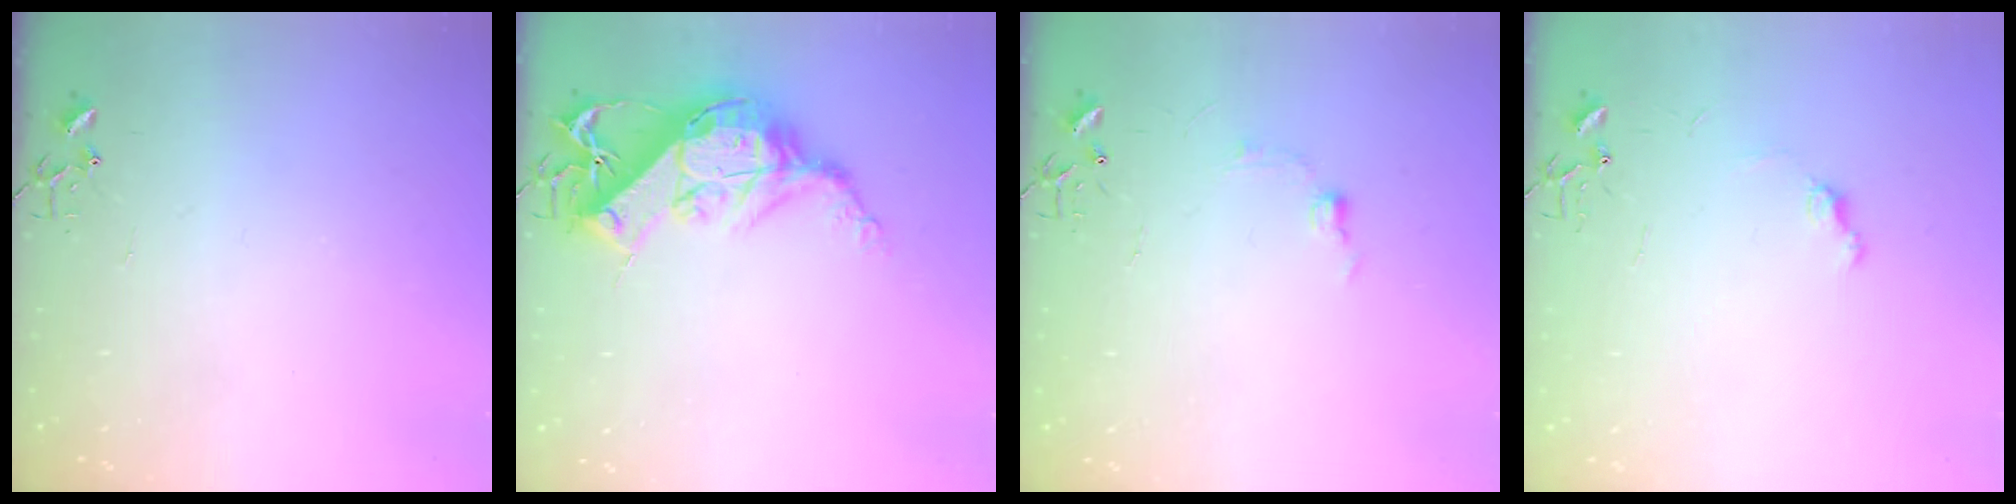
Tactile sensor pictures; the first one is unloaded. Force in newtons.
{"total": 13.9, "press": 13.8, "slide": 1.4}
{"total": 6.4, "press": 6.3, "slide": 0.9}
{"total": 5.8, "press": 5.7, "slide": 0.6}